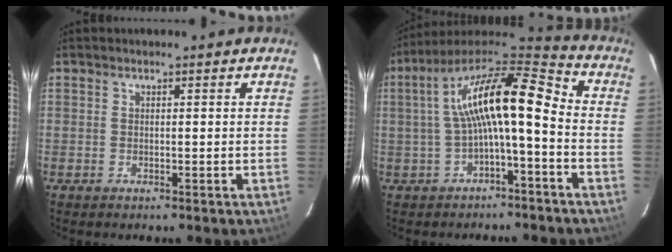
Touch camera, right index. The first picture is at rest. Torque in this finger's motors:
{"motor_torque": [0.68, -0.11, 1.05, 0.21]}